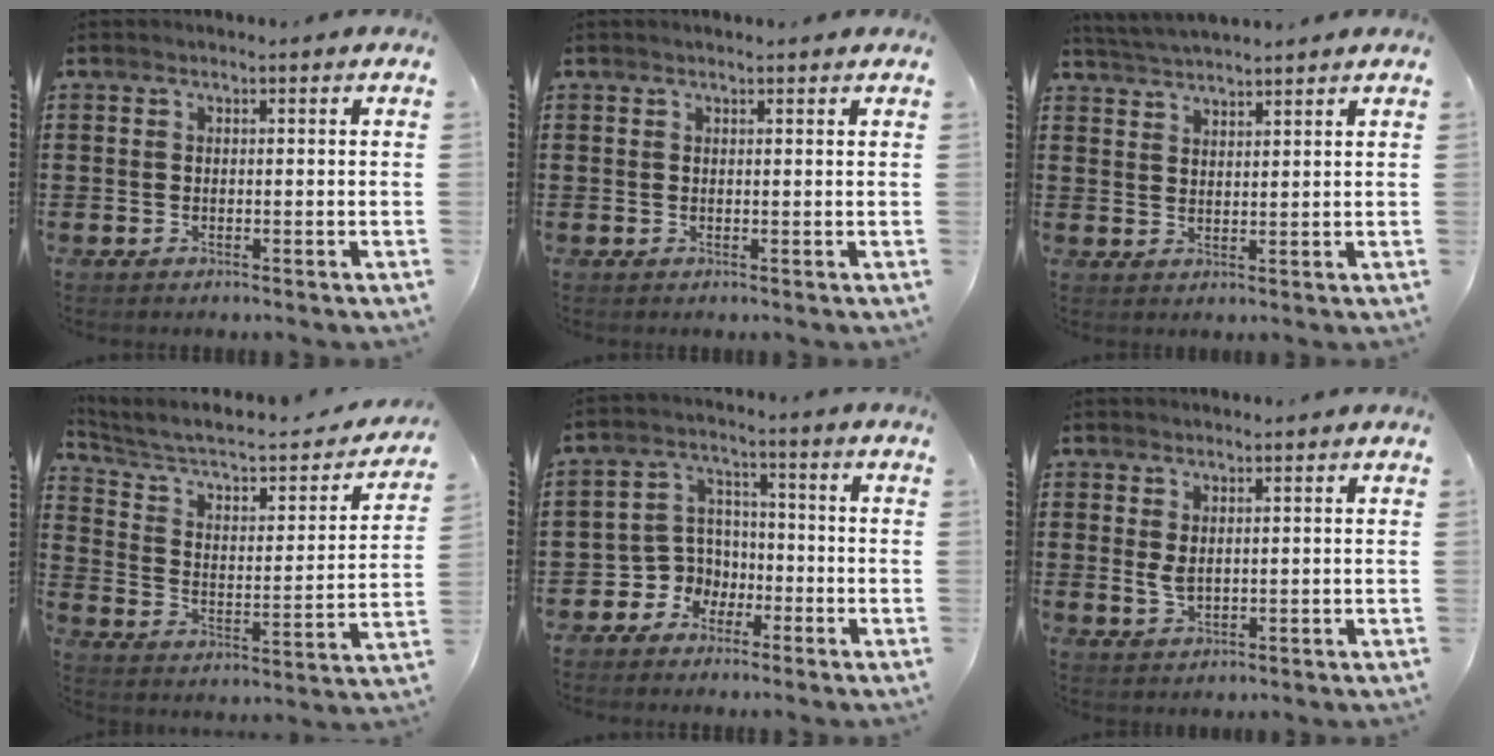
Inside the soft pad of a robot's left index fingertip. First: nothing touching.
{"total": 0.7, "force": [0.5, 0.0, 0.4], "torque": [-0.009, -0.001, 0.010]}
{"total": 3.0, "force": [3.0, -0.3, 0.1], "torque": [-0.013, -0.008, 0.055]}
{"total": 5.4, "force": [4.4, 1.7, 2.7], "torque": [-0.079, -0.037, 0.066]}
{"total": 5.4, "force": [-2.9, 4.5, 0.6], "torque": [-0.041, 0.002, -0.062]}
{"total": 2.4, "force": [0.7, 1.1, 2.0], "torque": [-0.056, -0.003, 0.009]}